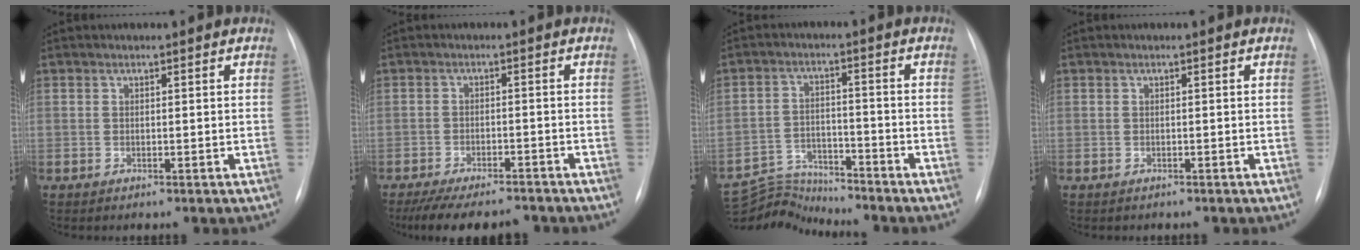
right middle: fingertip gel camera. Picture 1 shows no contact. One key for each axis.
{"total": 11.8, "fx": -10.2, "fy": 3.2, "fz": 5.0, "tx": -0.082, "ty": -0.003, "tz": -0.143}
{"total": 7.6, "fx": -7.5, "fy": 0.1, "fz": -1.2, "tx": 0.010, "ty": 0.014, "tz": -0.134}
{"total": 0.6, "fx": -0.3, "fy": 0.6, "fz": -0.1, "tx": -0.004, "ty": 0.005, "tz": -0.005}